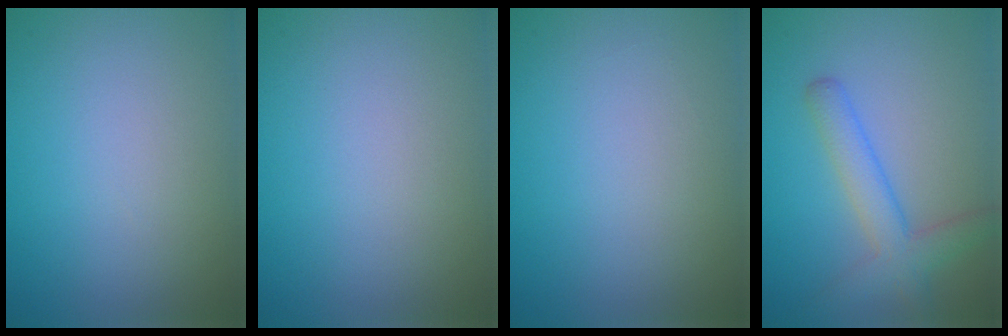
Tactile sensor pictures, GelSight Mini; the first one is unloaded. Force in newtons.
{"total": 0.0}
{"total": 0.0}
{"total": 3.8, "press": 3.8, "slide": 0.2}